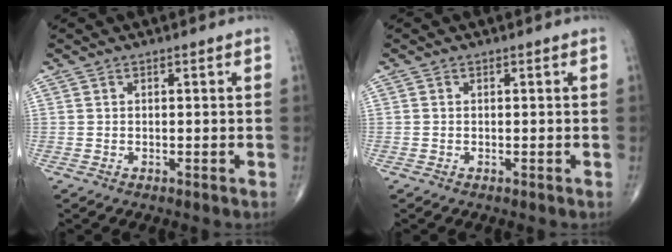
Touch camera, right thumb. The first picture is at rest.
{"total": 0.0}